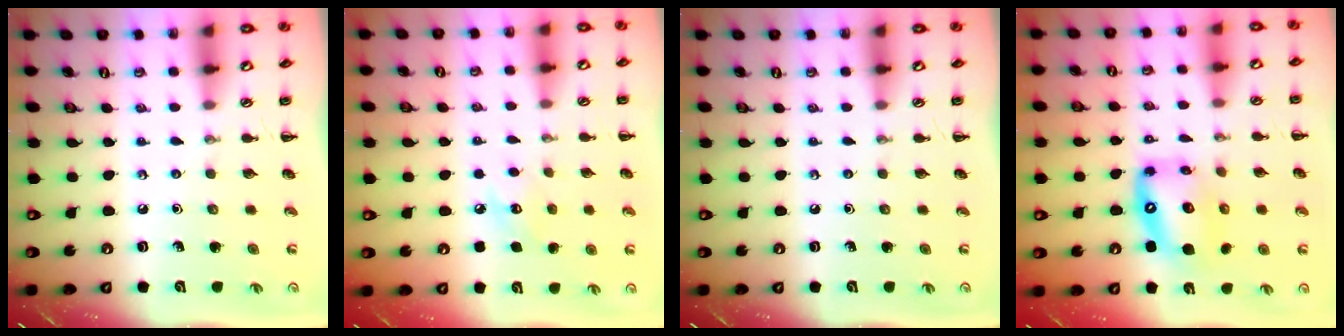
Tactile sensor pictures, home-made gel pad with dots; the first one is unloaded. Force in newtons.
{"total": 6.7, "press": 6.5, "slide": 1.4}
{"total": 0.0}
{"total": 13.1, "press": 12.5, "slide": 3.7}